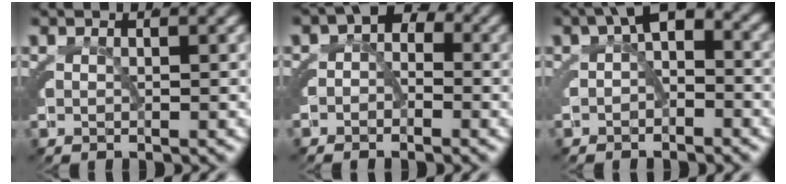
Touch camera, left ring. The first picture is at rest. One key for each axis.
{"total": 2.0, "fx": -0.8, "fy": 1.4, "fz": 1.2, "tx": -0.004, "ty": -0.010, "tz": -0.016}
{"total": 2.5, "fx": 0.0, "fy": 0.9, "fz": 2.4, "tx": -0.019, "ty": -0.001, "tz": -0.001}